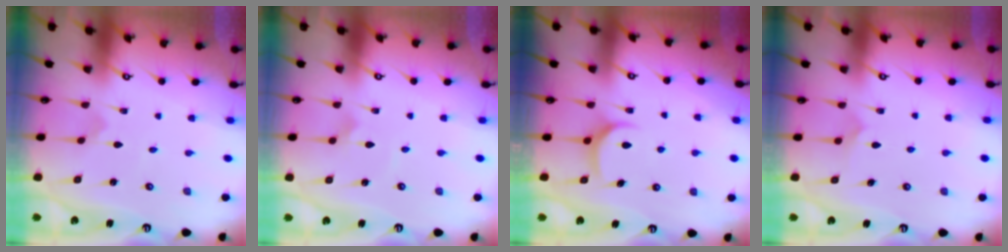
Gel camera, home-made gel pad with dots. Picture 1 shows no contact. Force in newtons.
{"total": 2.4, "press": 2.4, "slide": 0.6}
{"total": 7.6, "press": 7.5, "slide": 0.3}
{"total": 5.8, "press": 5.8, "slide": 0.1}